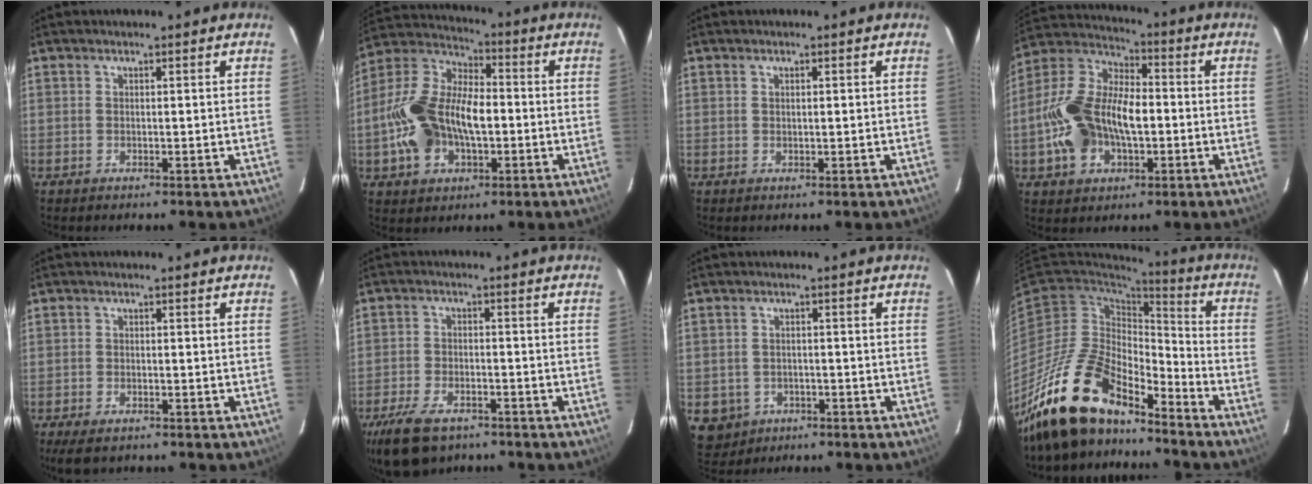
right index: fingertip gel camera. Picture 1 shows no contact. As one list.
[{"total": 18.2, "force": [-3.1, 11.0, 14.1], "torque": [-0.305, 0.014, -0.056]}, {"total": 0.7, "force": [0.3, 0.1, 0.6], "torque": [-0.012, 0.003, 0.006]}, {"total": 18.0, "force": [-3.1, 11.0, 13.9], "torque": [-0.301, 0.015, -0.056]}, {"total": 4.8, "force": [-3.6, 1.9, 2.5], "torque": [-0.067, -0.016, -0.063]}, {"total": 11.6, "force": [-8.2, 5.6, 6.1], "torque": [-0.154, -0.016, -0.146]}, {"total": 6.0, "force": [-2.5, 5.3, 1.4], "torque": [-0.044, 0.008, -0.027]}, {"total": 19.2, "force": [-15.6, 6.7, 9.0], "torque": [-0.180, -0.001, -0.285]}]